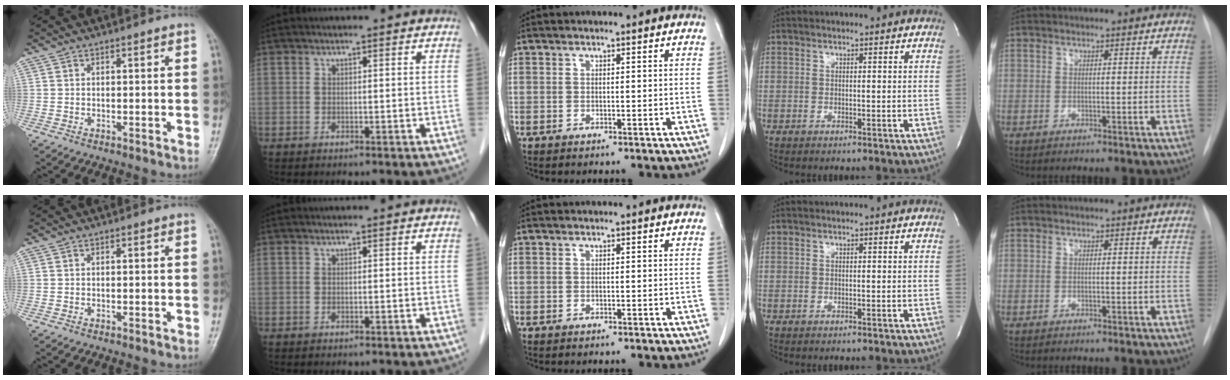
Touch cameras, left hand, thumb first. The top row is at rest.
{}